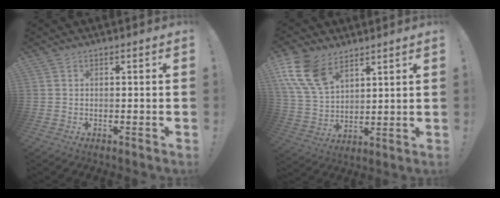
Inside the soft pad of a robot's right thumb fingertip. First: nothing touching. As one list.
[{"total": 14.1, "force": [8.3, 8.3, 7.8], "torque": [-0.173, -0.034, 0.162]}]